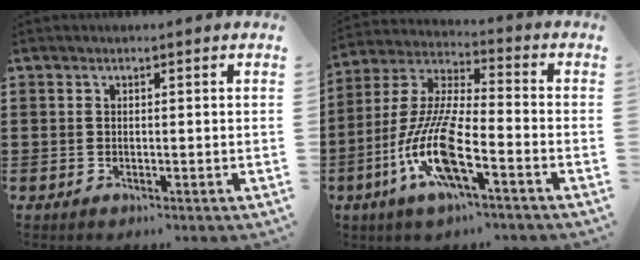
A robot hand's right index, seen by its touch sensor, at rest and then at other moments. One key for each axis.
{"total": 11.9, "fx": -5.4, "fy": 2.3, "fz": 10.3, "tx": -0.240, "ty": -0.019, "tz": -0.110}